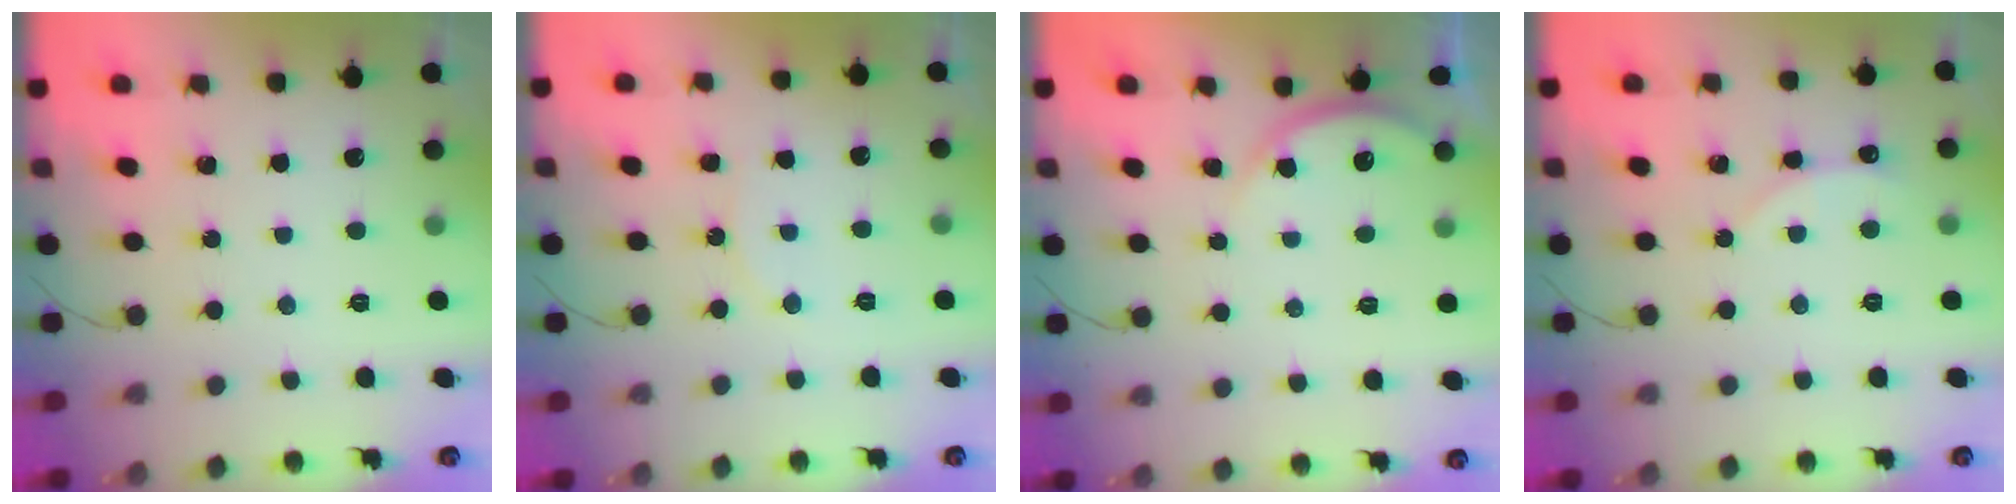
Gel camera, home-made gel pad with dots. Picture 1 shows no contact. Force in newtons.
{"total": 5.9, "press": 5.8, "slide": 0.6}
{"total": 3.0, "press": 2.9, "slide": 0.4}
{"total": 2.5, "press": 2.5, "slide": 0.3}